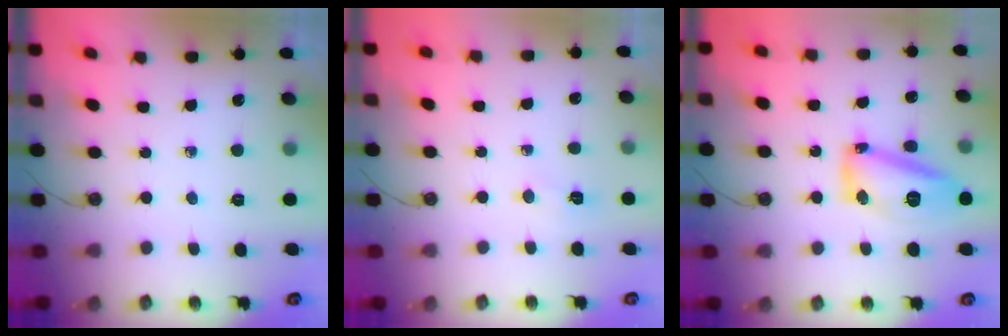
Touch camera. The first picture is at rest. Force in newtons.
{"total": 3.1, "press": 2.8, "slide": 1.3}
{"total": 13.8, "press": 13.8, "slide": 1.2}